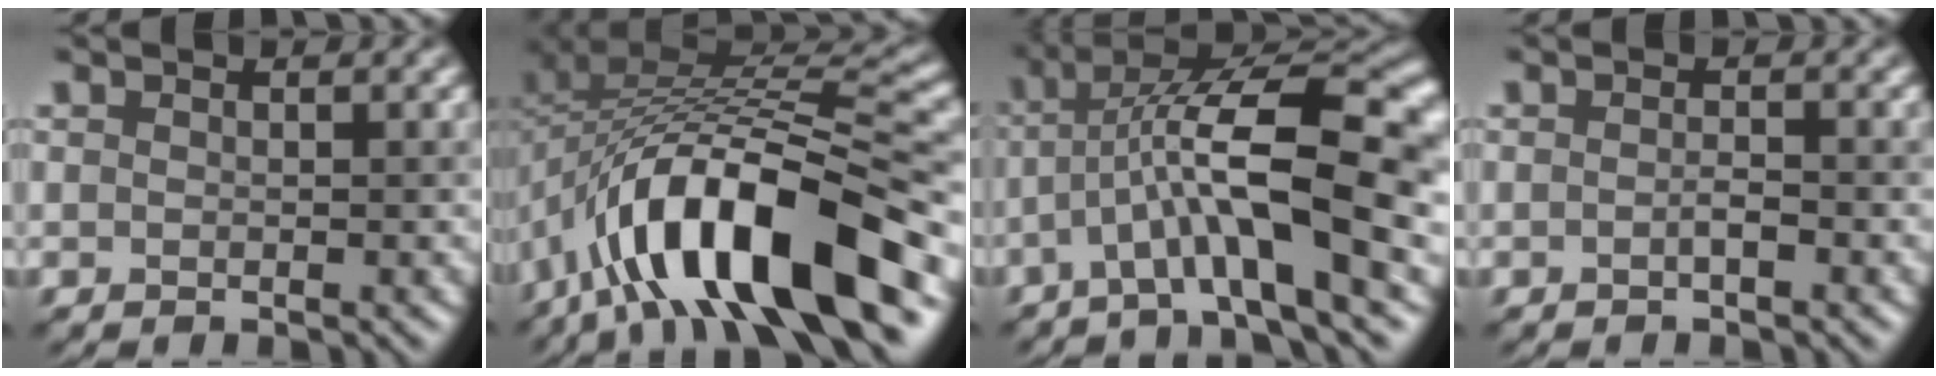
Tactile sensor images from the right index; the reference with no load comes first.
{"total": 13.6, "force": [-6.4, 4.7, 11.0], "torque": [-0.176, 0.017, -0.111]}
{"total": 11.3, "force": [-1.8, 3.0, 10.7], "torque": [-0.188, 0.024, -0.039]}
{"total": 0.8, "force": [-0.3, 0.2, 0.7], "torque": [-0.017, 0.002, -0.006]}